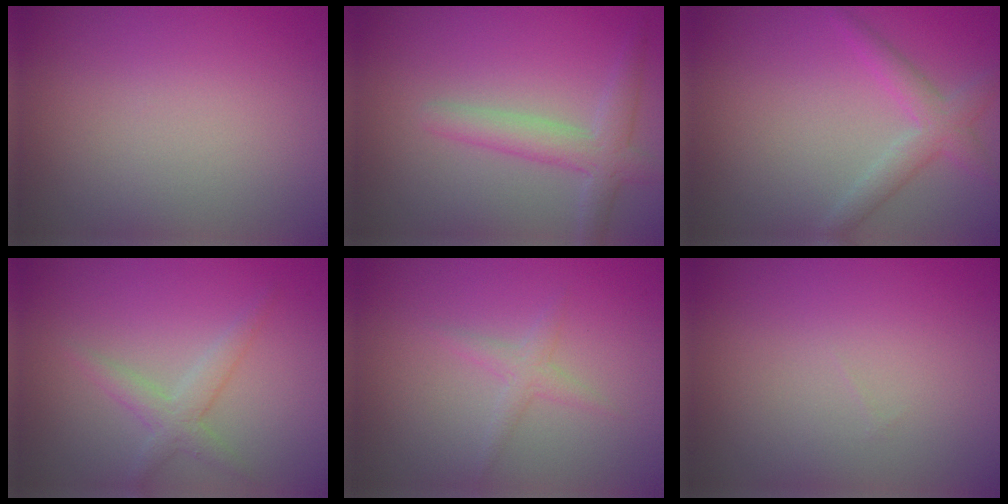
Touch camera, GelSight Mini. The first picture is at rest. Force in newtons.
{"total": 3.4, "press": 3.4, "slide": 0.3}
{"total": 2.8, "press": 2.8, "slide": 0.1}
{"total": 2.3, "press": 2.3, "slide": 0.1}
{"total": 1.4, "press": 1.4, "slide": 0.1}
{"total": 0.0}